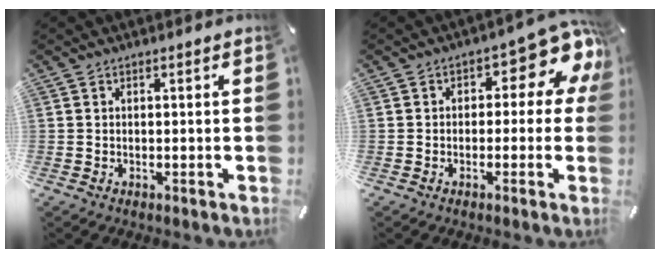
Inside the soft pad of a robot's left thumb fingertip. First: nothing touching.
{"total": 10.3, "force": [4.0, 5.1, 8.0], "torque": [-0.089, -0.033, 0.065]}